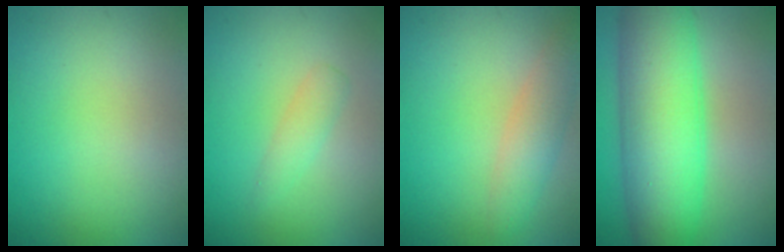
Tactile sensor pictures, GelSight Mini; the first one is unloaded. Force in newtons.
{"total": 1.5, "press": 1.5, "slide": 0.1}
{"total": 2.9, "press": 2.9, "slide": 0.2}
{"total": 10.2, "press": 10.2, "slide": 0.1}